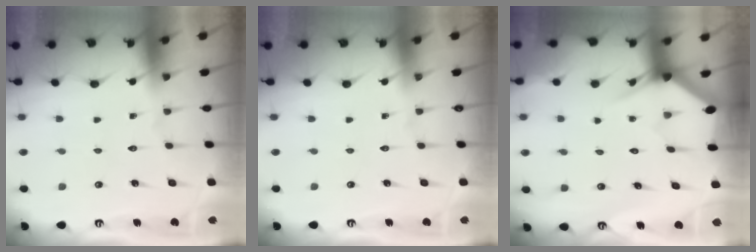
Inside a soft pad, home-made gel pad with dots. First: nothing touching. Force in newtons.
{"total": 0.0}
{"total": 2.9, "press": 2.9, "slide": 0.0}